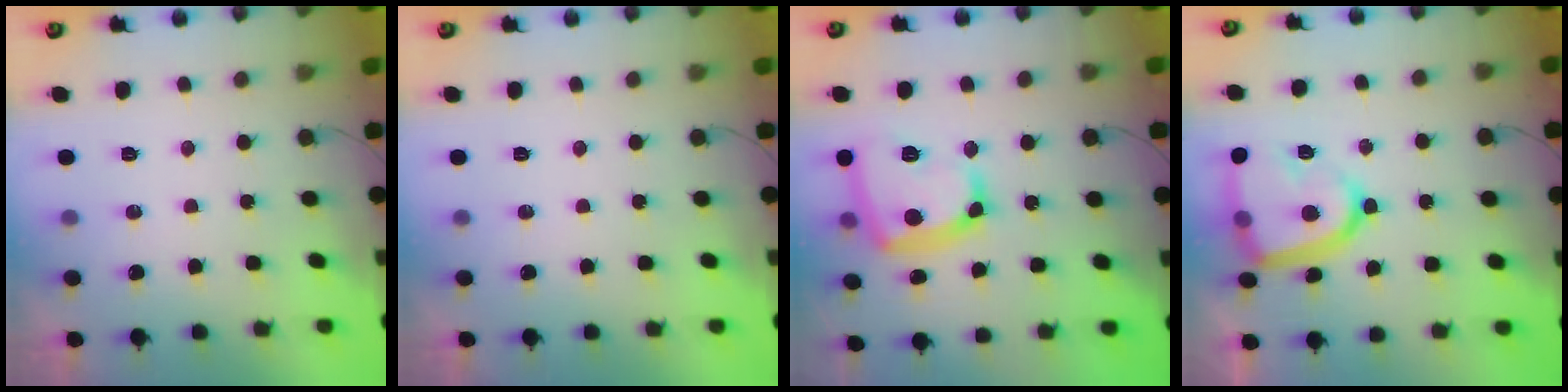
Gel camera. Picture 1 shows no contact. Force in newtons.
{"total": 0.0}
{"total": 16.8, "press": 16.7, "slide": 1.6}
{"total": 17.0, "press": 16.9, "slide": 1.2}